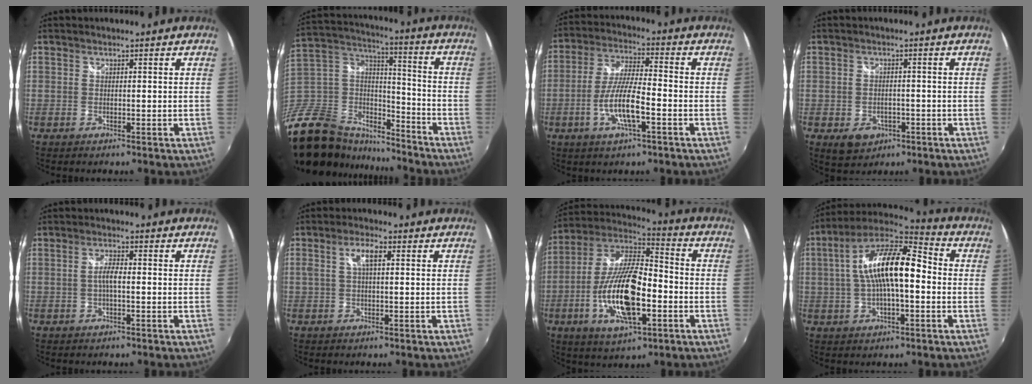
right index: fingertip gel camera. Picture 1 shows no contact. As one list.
[{"total": 29.9, "force": [-21.9, 15.0, 13.8], "torque": [-0.315, 0.022, -0.356]}, {"total": 10.2, "force": [-3.7, 2.0, 9.3], "torque": [-0.188, -0.003, -0.069]}, {"total": 6.0, "force": [-2.6, 4.5, 3.0], "torque": [-0.064, -0.010, -0.030]}, {"total": 2.6, "force": [-0.4, 0.6, 2.6], "torque": [-0.050, 0.003, -0.007]}, {"total": 4.1, "force": [1.0, 1.4, 3.8], "torque": [-0.072, 0.009, 0.019]}, {"total": 19.7, "force": [-5.5, 7.2, 17.5], "torque": [-0.353, -0.014, -0.103]}, {"total": 16.5, "force": [0.4, 6.0, 15.4], "torque": [-0.279, 0.021, -0.005]}]